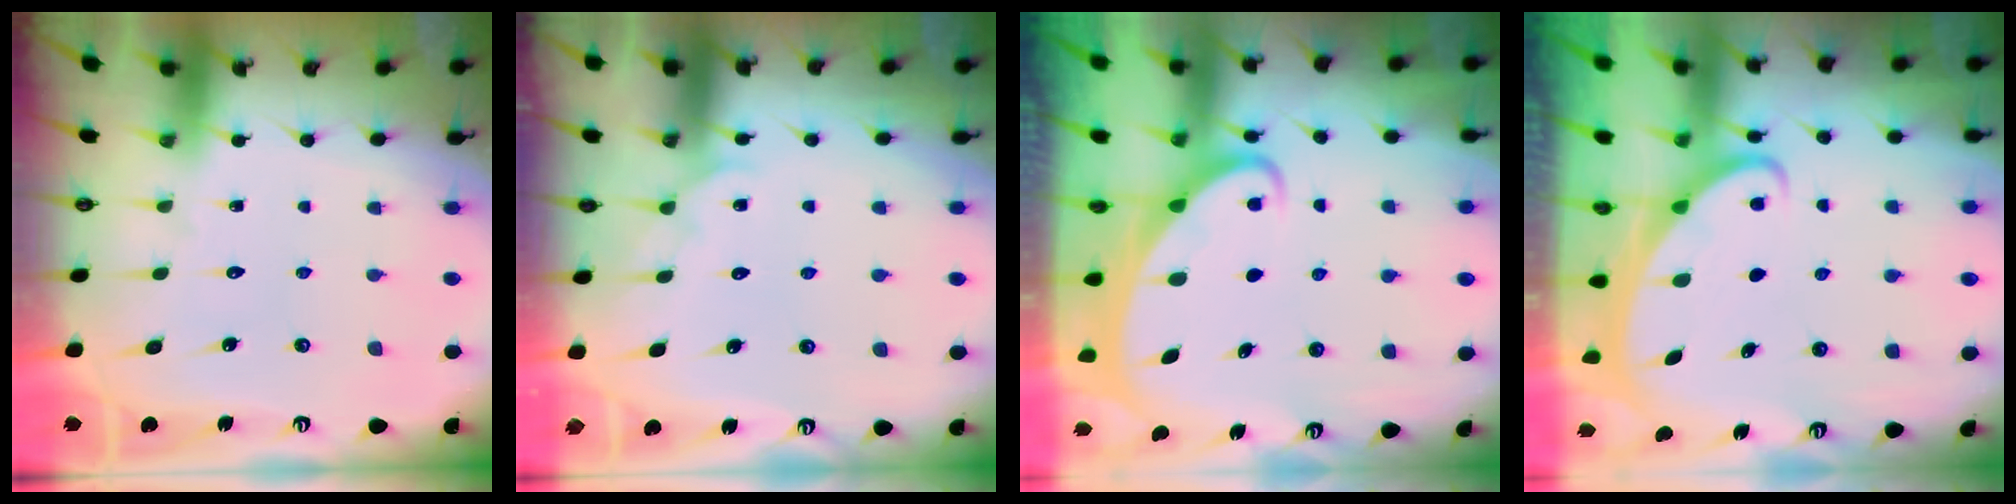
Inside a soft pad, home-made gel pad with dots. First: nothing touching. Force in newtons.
{"total": 3.0, "press": 3.0, "slide": 0.3}
{"total": 2.6, "press": 2.6, "slide": 0.4}
{"total": 2.1, "press": 2.0, "slide": 0.4}